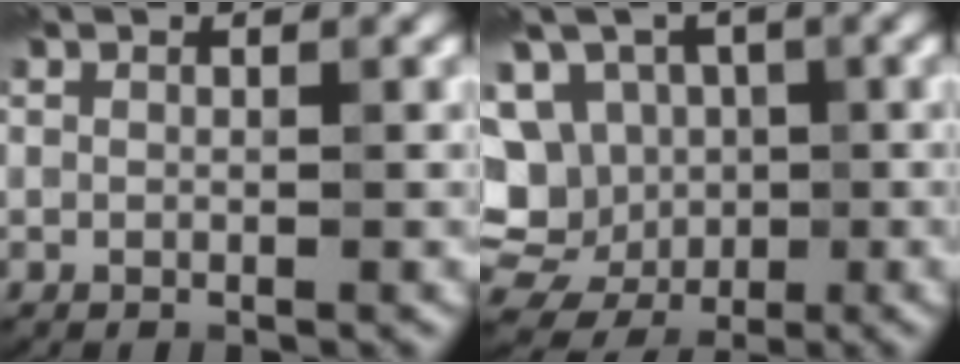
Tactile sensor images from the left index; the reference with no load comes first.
{"total": 12.4, "force": [-1.5, 11.2, 5.2], "torque": [-0.109, 0.004, -0.032]}